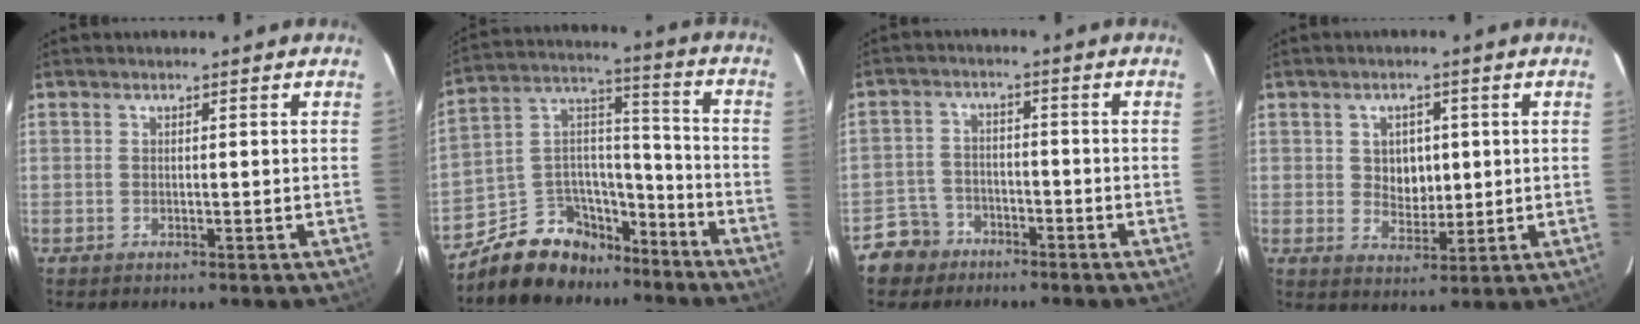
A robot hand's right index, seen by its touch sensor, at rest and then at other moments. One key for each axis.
{"total": 14.6, "fx": -11.0, "fy": 8.6, "fz": 4.3, "tx": -0.093, "ty": 0.073, "tz": -0.172}
{"total": 6.2, "fx": -4.2, "fy": 4.6, "fz": 0.3, "tx": -0.025, "ty": 0.022, "tz": -0.076}
{"total": 5.4, "fx": 0.8, "fy": 4.4, "fz": 3.1, "tx": -0.048, "ty": 0.006, "tz": 0.020}